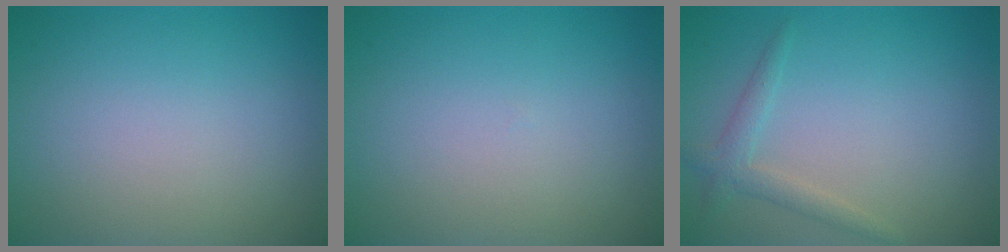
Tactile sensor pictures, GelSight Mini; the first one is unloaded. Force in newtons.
{"total": 0.0}
{"total": 1.8, "press": 1.8, "slide": 0.1}